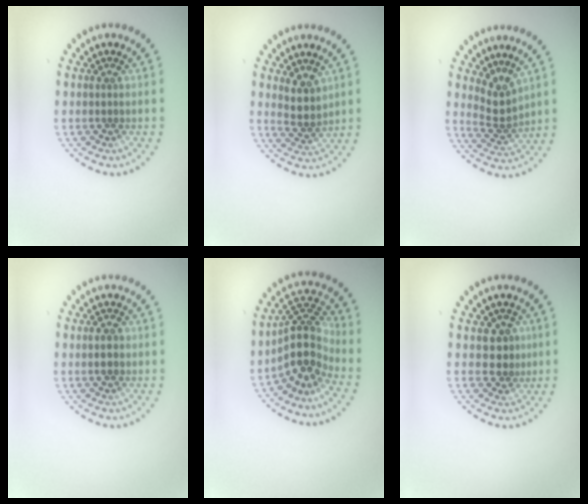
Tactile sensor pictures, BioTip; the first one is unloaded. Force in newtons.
{"total": 2.4, "press": 2.0, "slide": 1.4}
{"total": 2.6, "press": 1.8, "slide": 1.9}
{"total": 2.2, "press": 2.2, "slide": 0.1}
{"total": 4.6, "press": 3.4, "slide": 3.0}
{"total": 2.4, "press": 2.2, "slide": 0.9}